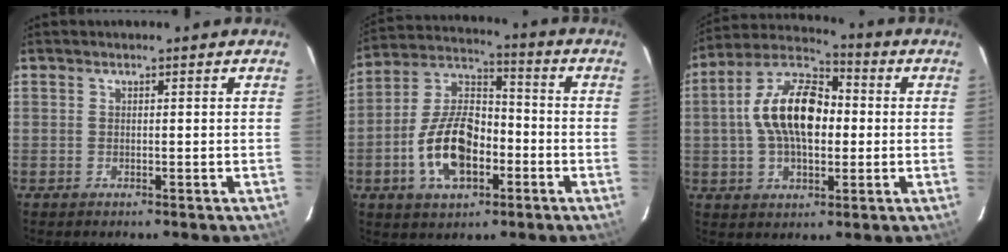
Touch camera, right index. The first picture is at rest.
{"total": 14.7, "force": [-4.8, 8.2, 11.3], "torque": [-0.227, 0.018, -0.078]}
{"total": 15.2, "force": [0.4, 8.1, 12.9], "torque": [-0.240, 0.023, -0.002]}